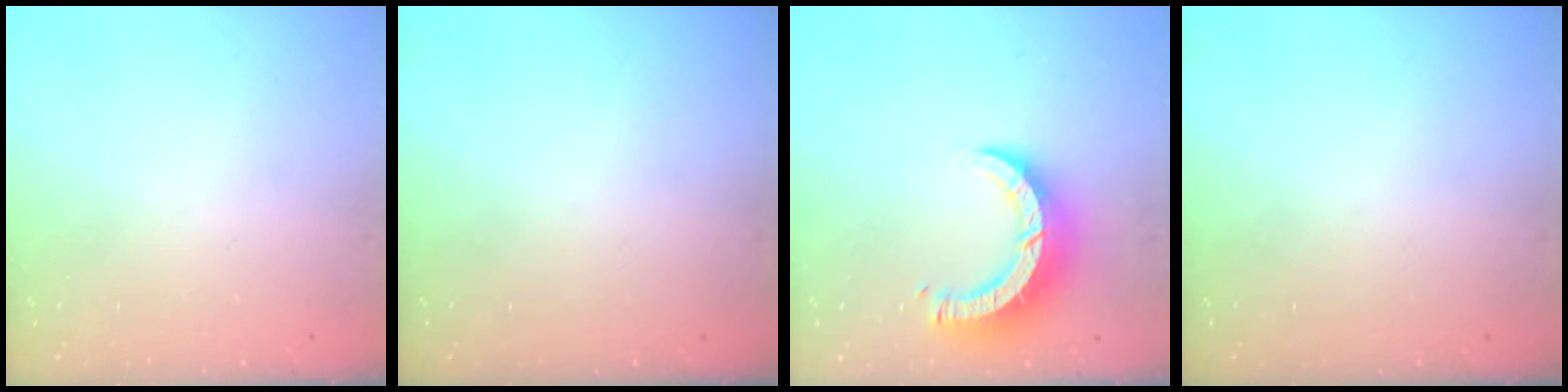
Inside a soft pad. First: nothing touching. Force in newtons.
{"total": 0.0}
{"total": 9.7, "press": 9.6, "slide": 1.0}
{"total": 0.0}